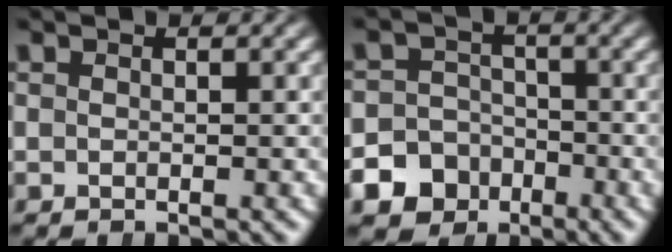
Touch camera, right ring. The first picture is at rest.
{"total": 9.8, "force": [-4.7, 8.4, 1.9], "torque": [-0.043, -0.031, -0.084]}